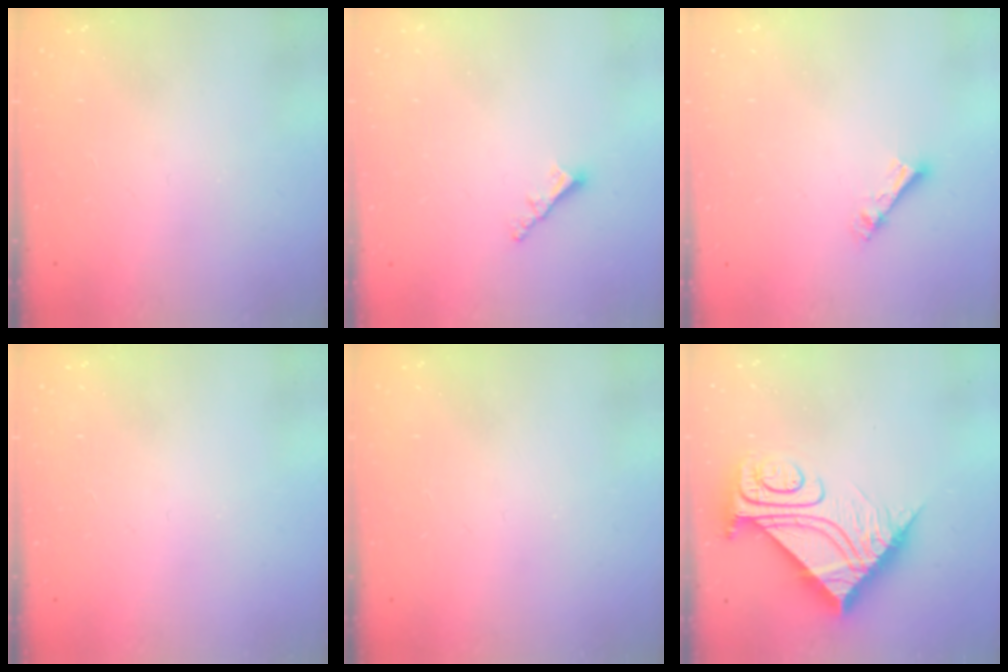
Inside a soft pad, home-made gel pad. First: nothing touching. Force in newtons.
{"total": 2.3, "press": 2.3, "slide": 0.1}
{"total": 4.6, "press": 4.6, "slide": 0.3}
{"total": 0.0}
{"total": 0.0}
{"total": 13.0, "press": 13.0, "slide": 1.0}